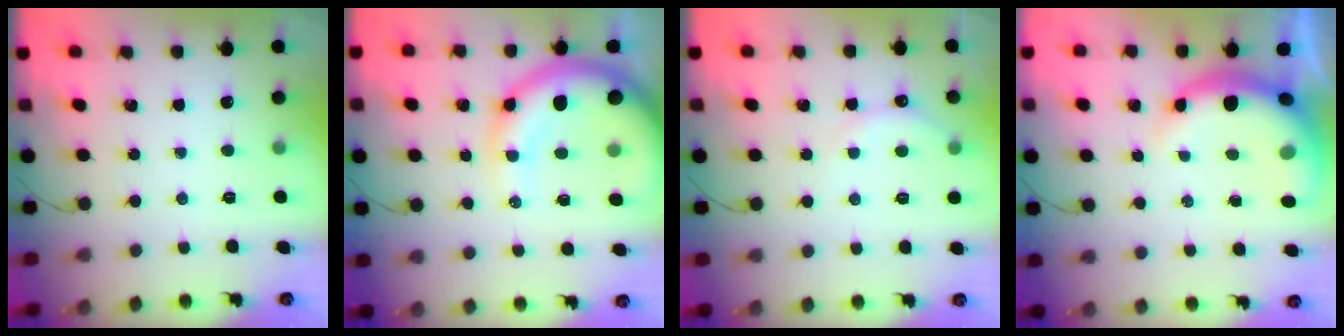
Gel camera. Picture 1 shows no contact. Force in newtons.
{"total": 14.7, "press": 14.2, "slide": 3.8}
{"total": 6.2, "press": 6.1, "slide": 1.2}
{"total": 10.5, "press": 10.2, "slide": 2.6}